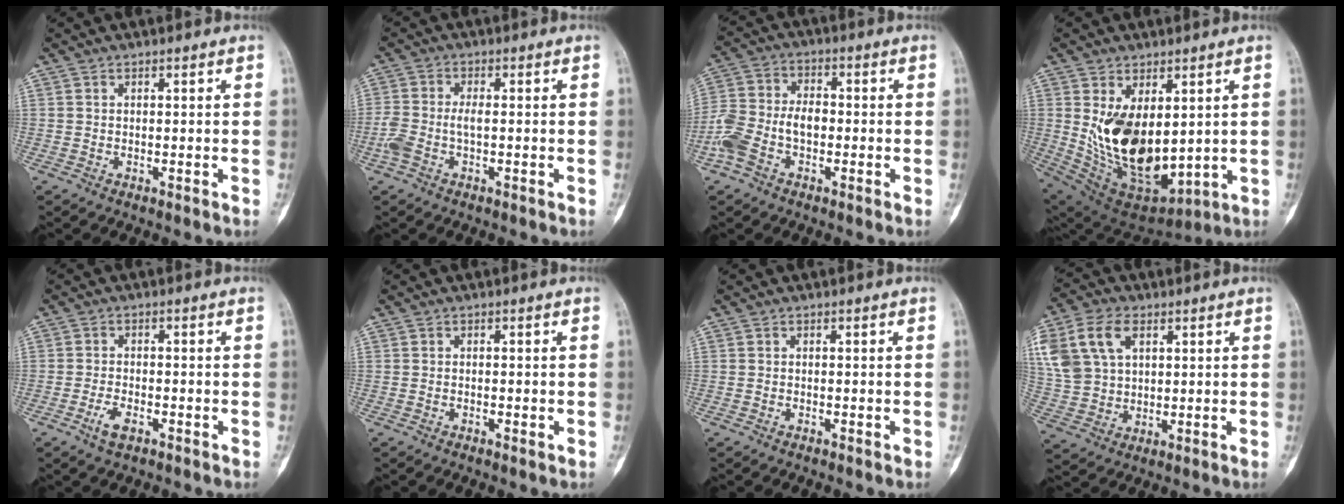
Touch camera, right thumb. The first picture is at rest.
{"total": 5.4, "force": [-1.0, 2.6, 4.6], "torque": [-0.124, 0.016, -0.018]}
{"total": 10.3, "force": [-2.7, 6.5, 7.5], "torque": [-0.162, 0.032, -0.057]}
{"total": 18.0, "force": [2.1, 10.2, 14.6], "torque": [-0.233, -0.032, 0.072]}
{"total": 3.4, "force": [-1.7, 1.6, 2.4], "torque": [-0.046, 0.007, -0.032]}
{"total": 0.9, "force": [-0.3, 0.4, 0.8], "torque": [-0.012, 0.003, -0.003]}
{"total": 0.0}
{"total": 18.7, "force": [7.1, 12.9, 11.5], "torque": [-0.273, 0.022, 0.143]}